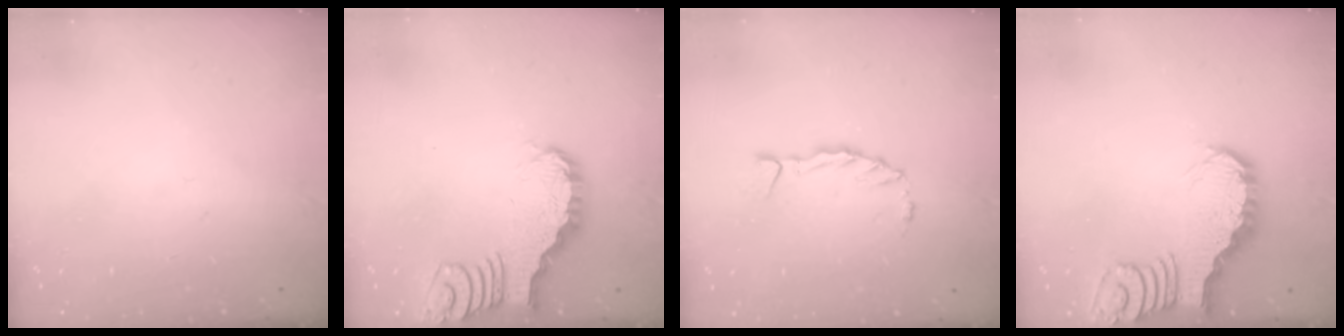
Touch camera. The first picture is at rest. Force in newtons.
{"total": 2.4, "press": 2.4, "slide": 0.2}
{"total": 1.9, "press": 1.9, "slide": 0.0}
{"total": 2.8, "press": 2.8, "slide": 0.4}